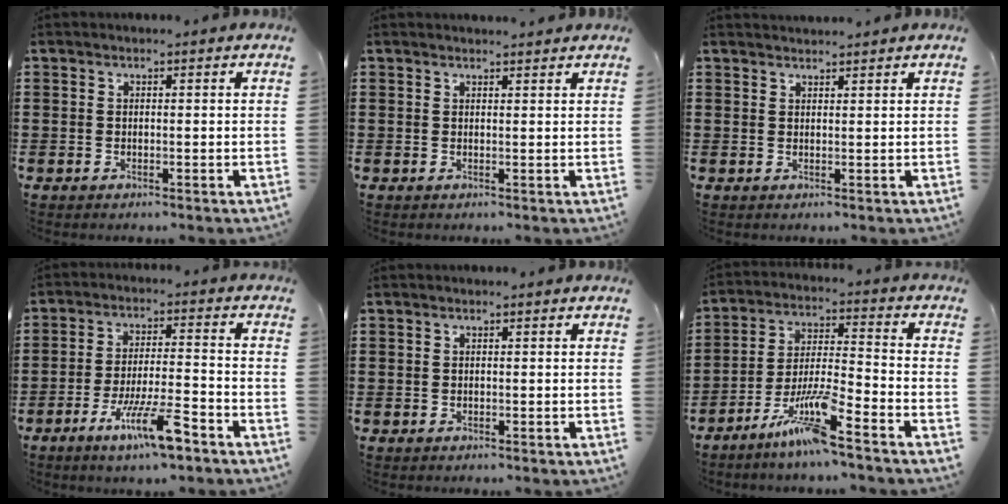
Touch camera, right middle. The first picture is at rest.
{"total": 1.0, "force": [1.0, 0.0, 0.1], "torque": [0.005, -0.005, 0.016]}
{"total": 1.4, "force": [1.4, 0.1, 0.0], "torque": [-0.003, 0.000, 0.026]}
{"total": 9.3, "force": [-5.7, 1.5, 7.2], "torque": [-0.135, -0.004, -0.102]}
{"total": 0.0}
{"total": 9.8, "force": [-7.0, 0.5, 6.9], "torque": [-0.149, -0.010, -0.140]}